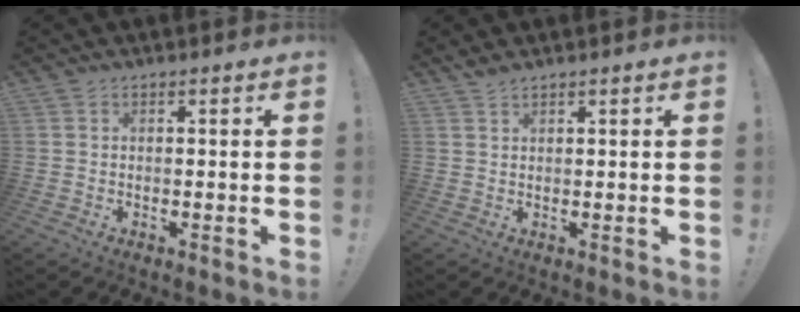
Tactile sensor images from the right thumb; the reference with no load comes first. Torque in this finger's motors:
{"motor_torque": [-0.32, 0.18, -0.07, -0.25, 0.09]}